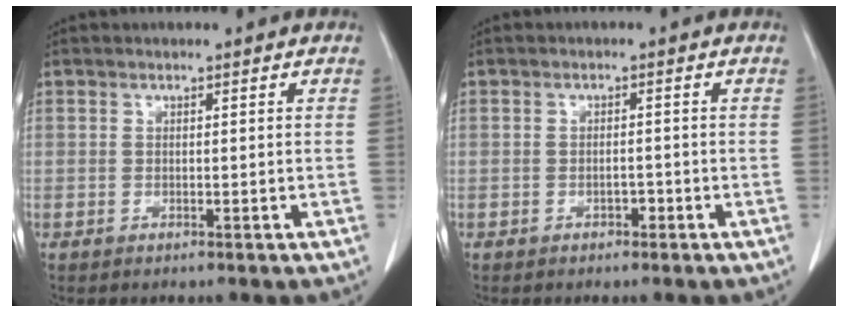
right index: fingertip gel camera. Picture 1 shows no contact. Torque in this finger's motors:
{"motor_torque": [-0.07, 0.04, 0.00, 0.00]}